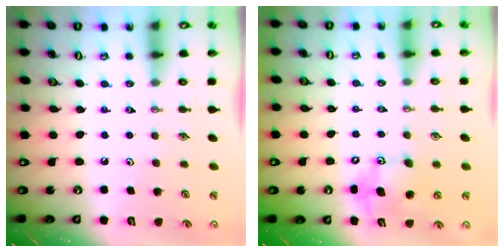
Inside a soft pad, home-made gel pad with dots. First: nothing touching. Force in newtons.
{"total": 11.6, "press": 11.2, "slide": 2.8}